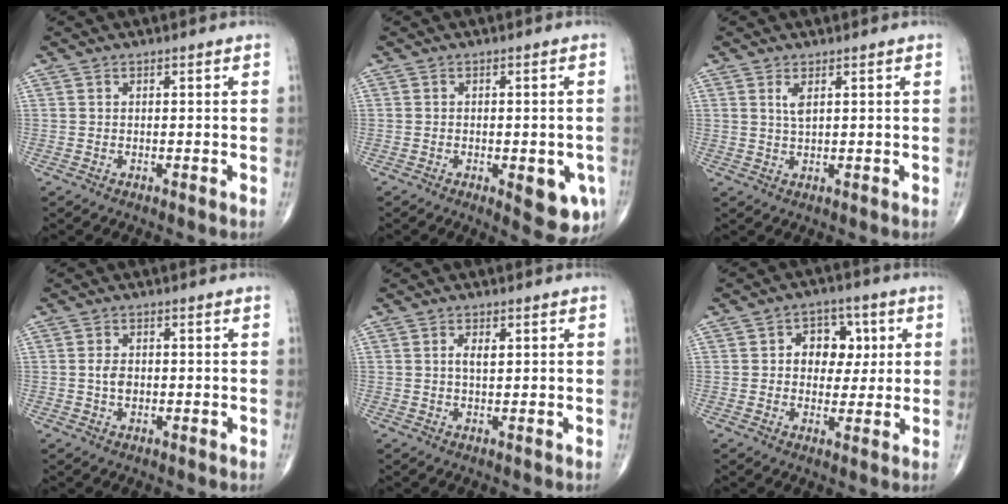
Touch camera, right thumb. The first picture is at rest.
{"total": 8.3, "force": [-2.7, 3.3, 7.2], "torque": [-0.069, -0.004, -0.025]}
{"total": 2.1, "force": [0.9, 0.6, 1.8], "torque": [-0.036, -0.005, 0.021]}
{"total": 2.9, "force": [-0.1, 1.9, 2.2], "torque": [-0.038, 0.002, -0.003]}
{"total": 2.5, "force": [0.7, 1.2, 2.1], "torque": [-0.035, -0.001, 0.011]}
{"total": 8.7, "force": [1.7, 6.5, 5.5], "torque": [-0.021, 0.005, 0.020]}